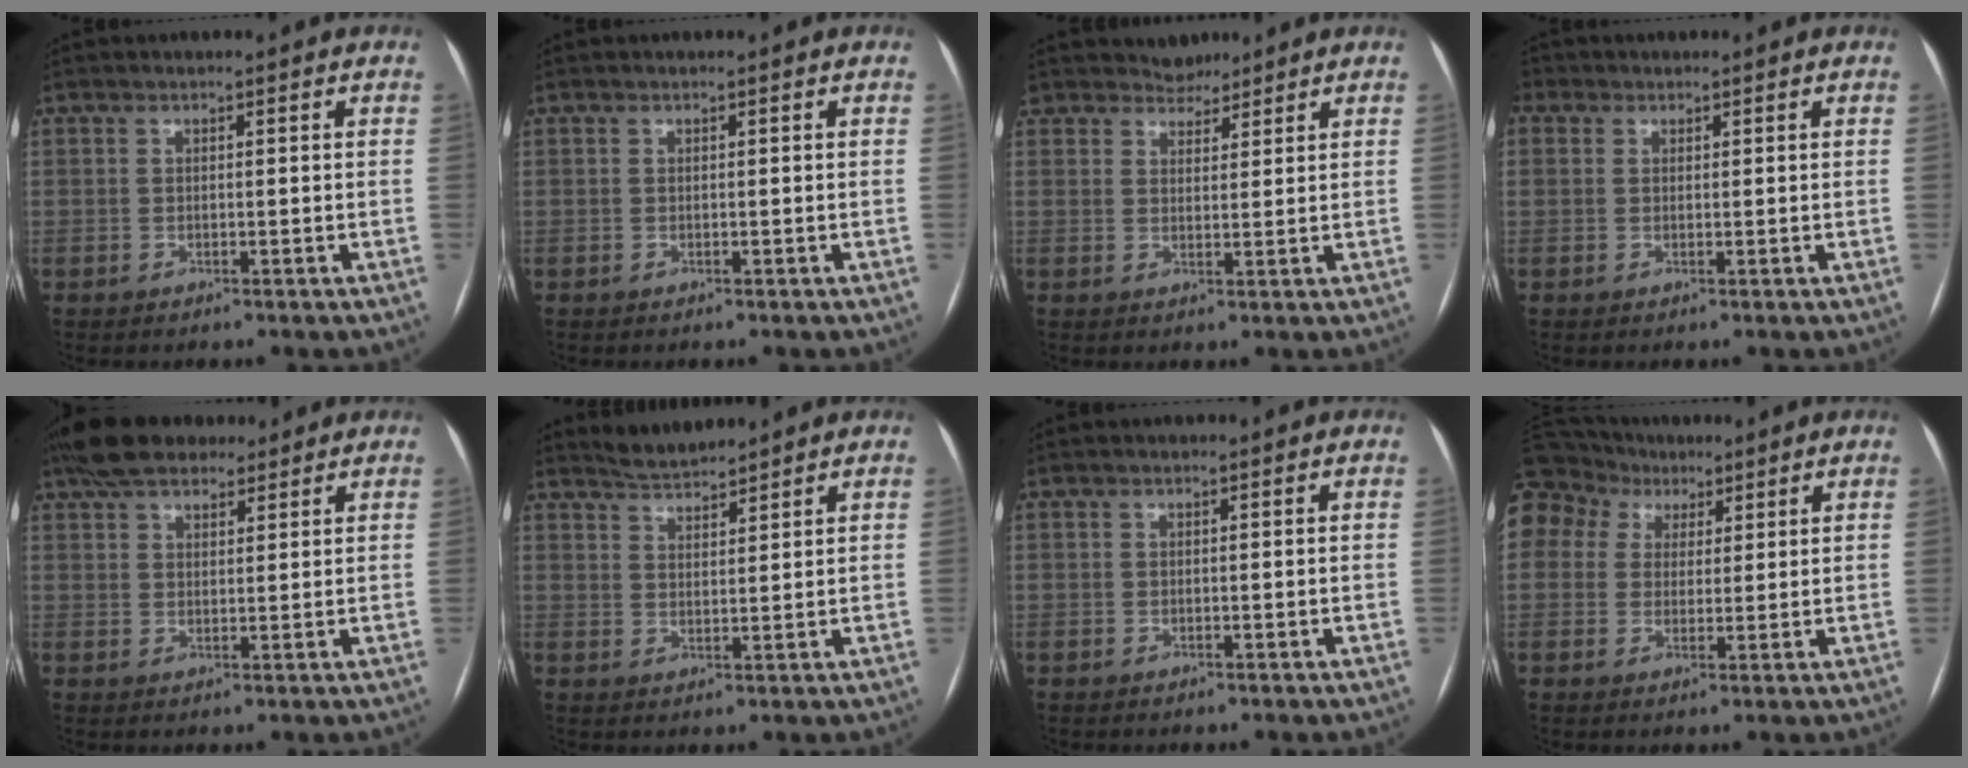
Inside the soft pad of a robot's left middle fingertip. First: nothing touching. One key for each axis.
{"total": 0.0}
{"total": 3.3, "fx": 3.0, "fy": 1.4, "fz": -0.4, "tx": 0.008, "ty": 0.005, "tz": 0.048}
{"total": 2.3, "fx": 0.8, "fy": 2.0, "fz": 0.7, "tx": -0.025, "ty": 0.010, "tz": 0.018}
{"total": 9.4, "fx": 7.4, "fy": 4.0, "fz": 4.2, "tx": -0.069, "ty": 0.033, "tz": 0.127}
{"total": 3.7, "fx": 3.7, "fy": 0.1, "fz": 0.1, "tx": -0.007, "ty": 0.008, "tz": 0.070}
{"total": 0.0}
{"total": 13.3, "fx": 7.3, "fy": 10.2, "fz": 4.2, "tx": -0.136, "ty": 0.072, "tz": 0.142}